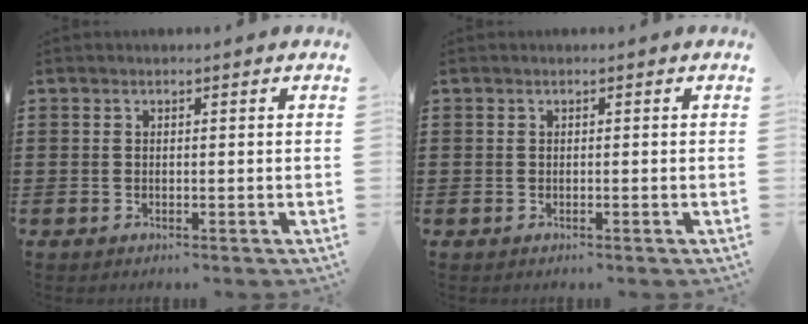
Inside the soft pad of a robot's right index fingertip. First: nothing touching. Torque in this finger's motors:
{"motor_torque": [0.36, 0.32, 0.00, 0.00]}